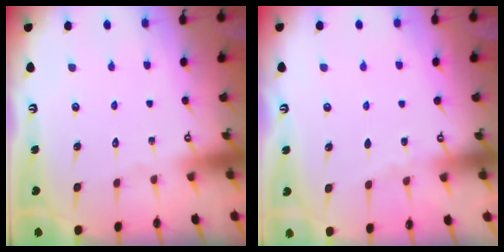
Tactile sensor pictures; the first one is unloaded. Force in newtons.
{"total": 2.4, "press": 2.3, "slide": 0.4}